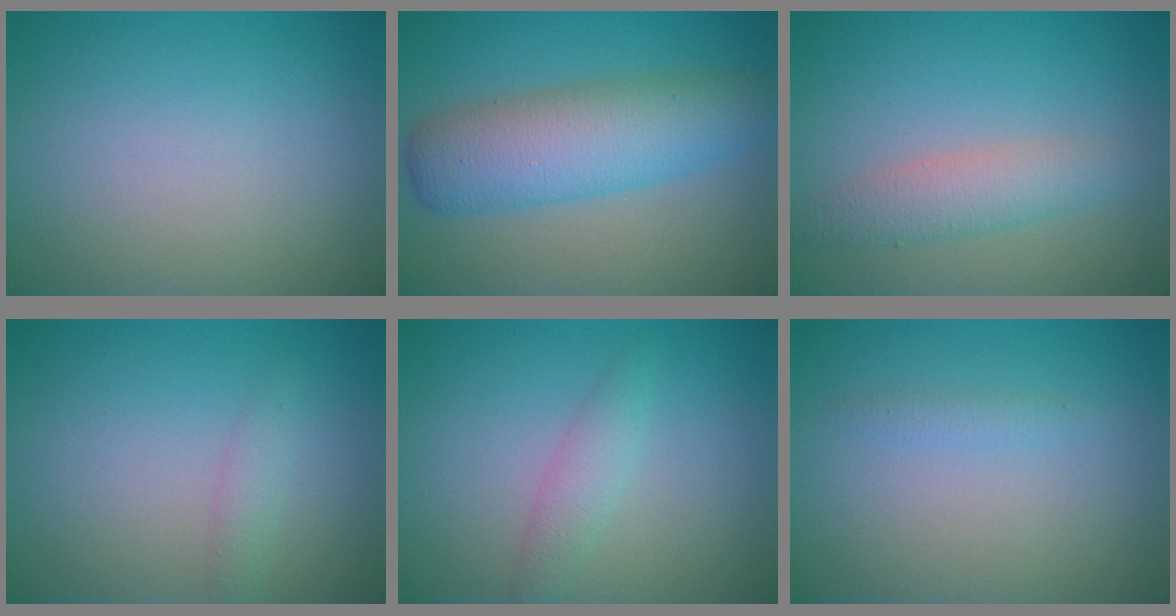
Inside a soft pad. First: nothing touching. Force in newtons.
{"total": 7.2, "press": 7.2, "slide": 0.1}
{"total": 2.9, "press": 2.9, "slide": 0.1}
{"total": 1.3, "press": 1.3, "slide": 0.0}
{"total": 1.8, "press": 1.8, "slide": 0.0}
{"total": 0.9, "press": 0.9, "slide": 0.0}